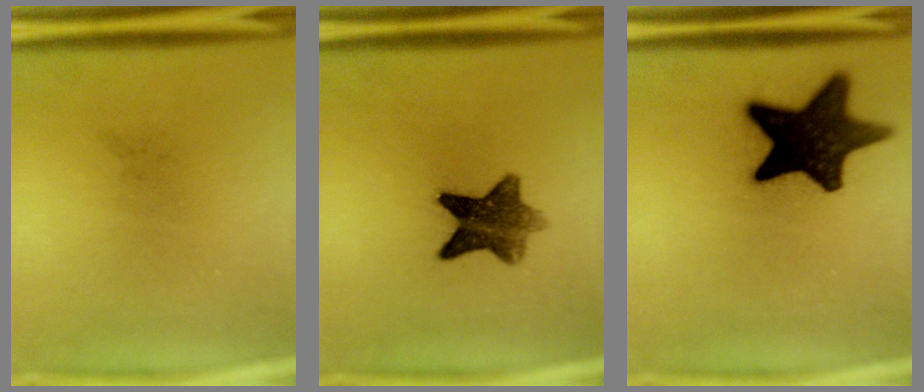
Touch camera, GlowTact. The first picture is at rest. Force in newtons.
{"total": 8.5}
{"total": 16.8}